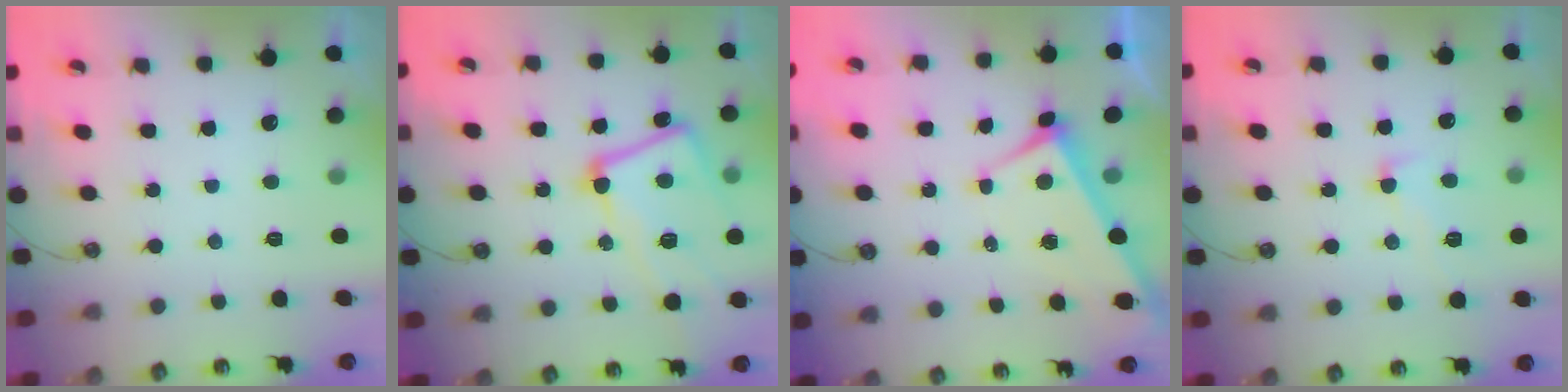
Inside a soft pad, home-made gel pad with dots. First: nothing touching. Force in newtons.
{"total": 12.2, "press": 12.0, "slide": 1.9}
{"total": 3.7, "press": 3.6, "slide": 0.7}
{"total": 1.8, "press": 1.6, "slide": 0.8}